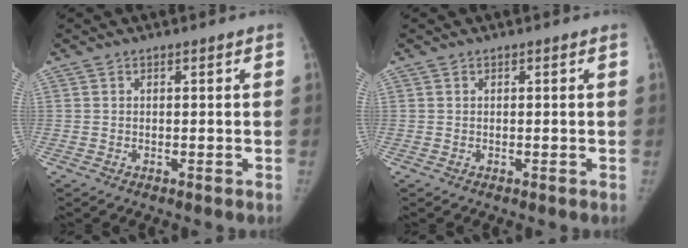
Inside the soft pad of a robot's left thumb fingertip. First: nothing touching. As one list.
[{"total": 0.0}]